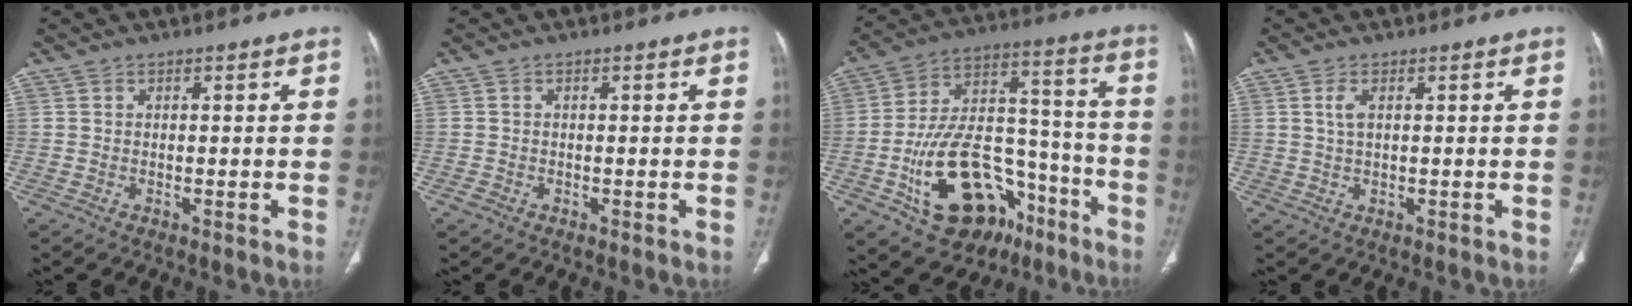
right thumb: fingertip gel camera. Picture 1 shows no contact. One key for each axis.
{"total": 0.8, "fx": -0.5, "fy": 0.6, "fz": 0.2, "tx": -0.004, "ty": 0.001, "tz": -0.010}
{"total": 24.4, "fx": -11.0, "fy": 14.4, "fz": 16.2, "tx": -0.271, "ty": 0.080, "tz": -0.162}
{"total": 2.5, "fx": 0.8, "fy": 1.1, "fz": 2.1, "tx": -0.050, "ty": 0.003, "tz": 0.021}